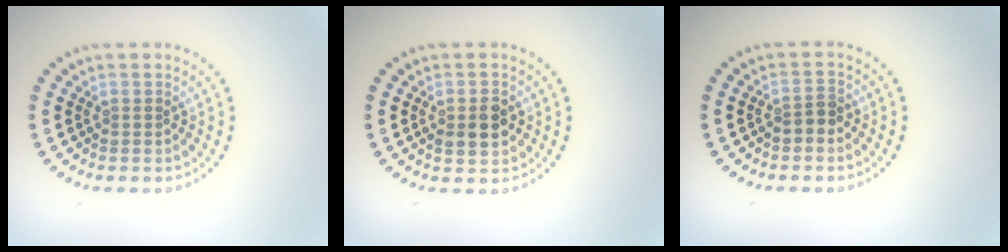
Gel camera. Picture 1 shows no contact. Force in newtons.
{"total": 2.8, "press": 2.8, "slide": 0.3}
{"total": 1.7, "press": 1.5, "slide": 0.7}